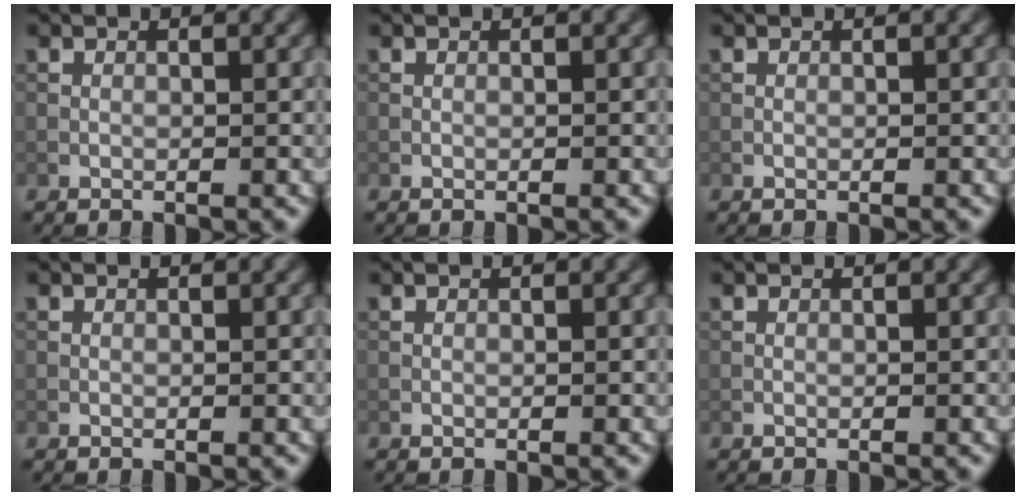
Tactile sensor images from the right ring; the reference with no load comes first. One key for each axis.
{"total": 0.0}
{"total": 0.0}
{"total": 0.0}
{"total": 0.0}
{"total": 0.0}